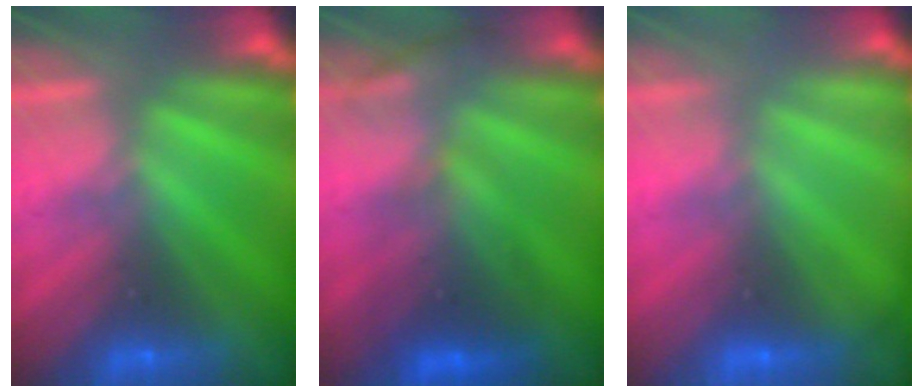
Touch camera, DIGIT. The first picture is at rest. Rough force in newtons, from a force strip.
{"total": 2.6}
{"total": 2.0}